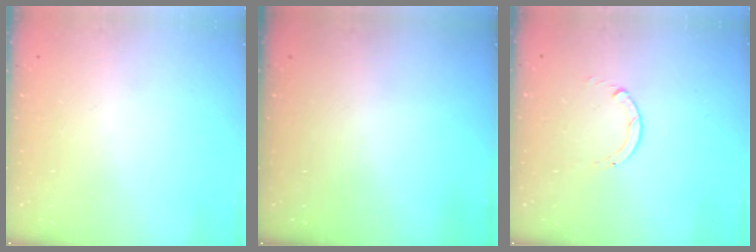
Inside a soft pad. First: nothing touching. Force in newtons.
{"total": 0.0}
{"total": 0.8, "press": 0.7, "slide": 0.1}